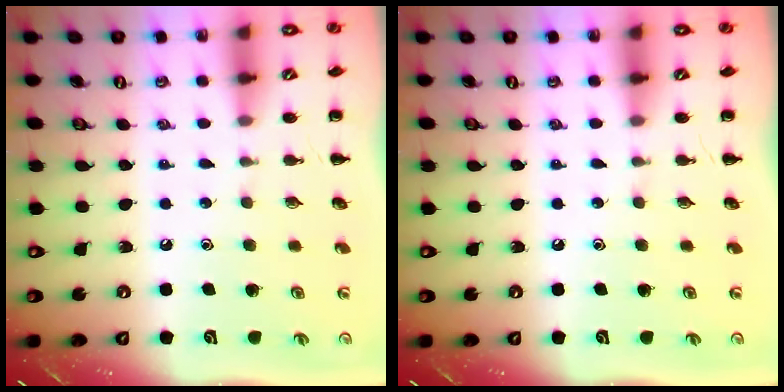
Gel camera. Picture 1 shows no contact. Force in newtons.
{"total": 0.0}